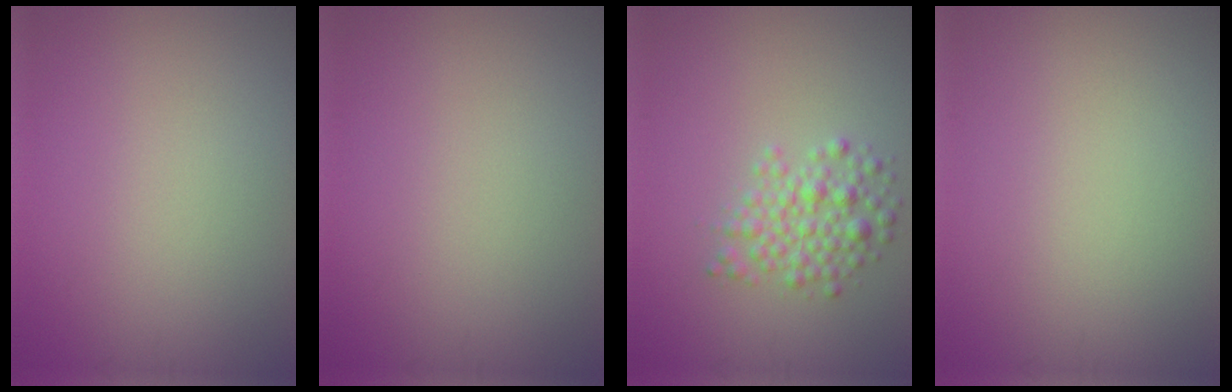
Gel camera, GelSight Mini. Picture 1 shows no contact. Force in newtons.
{"total": 0.0}
{"total": 3.2, "press": 3.2, "slide": 0.2}
{"total": 0.0}